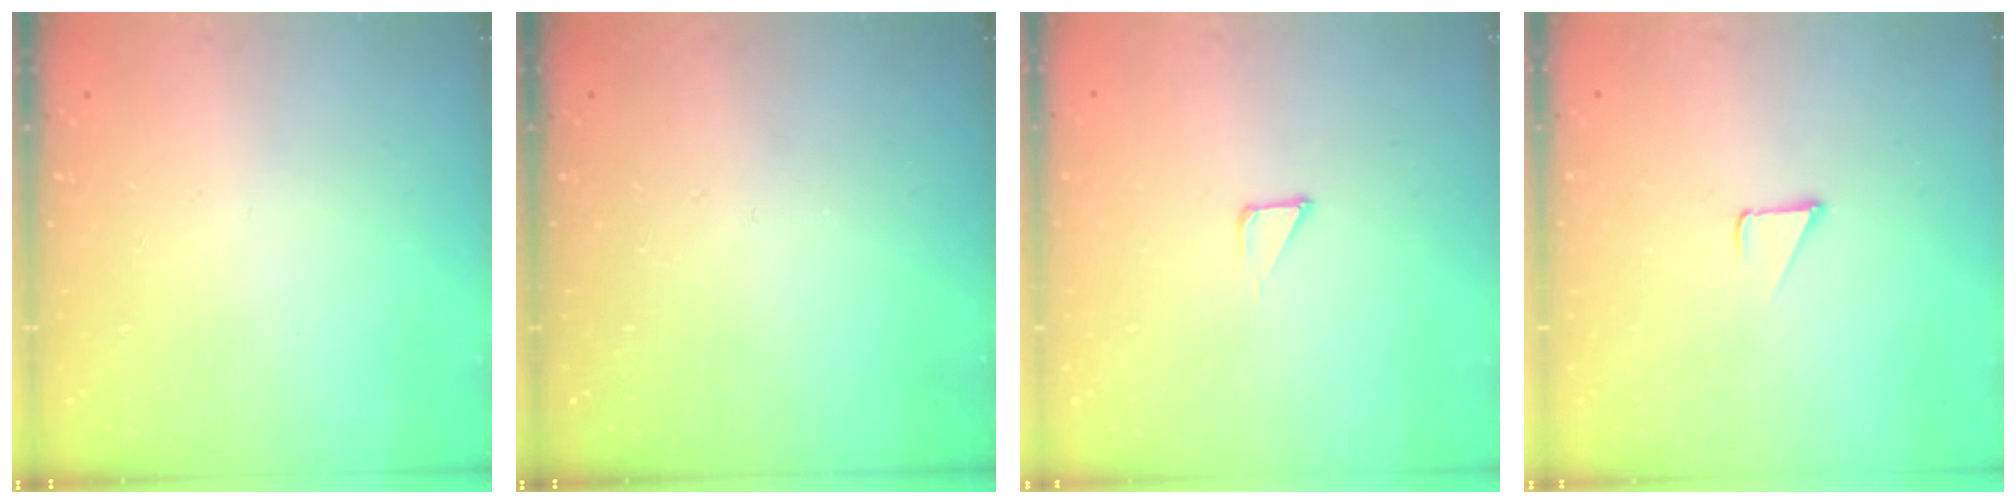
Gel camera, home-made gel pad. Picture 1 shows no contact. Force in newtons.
{"total": 0.0}
{"total": 2.9, "press": 2.9, "slide": 0.3}
{"total": 2.3, "press": 2.3, "slide": 0.2}